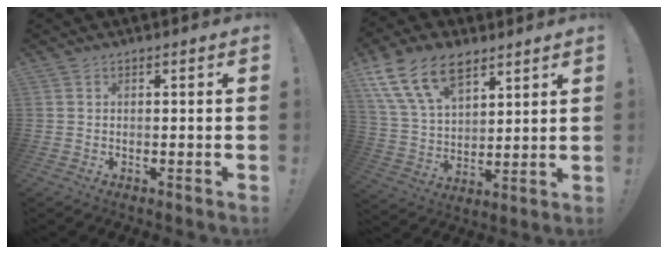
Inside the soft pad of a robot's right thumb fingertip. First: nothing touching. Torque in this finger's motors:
{"motor_torque": [0.71, 3.31, 0.91, 0.96, 0.13]}